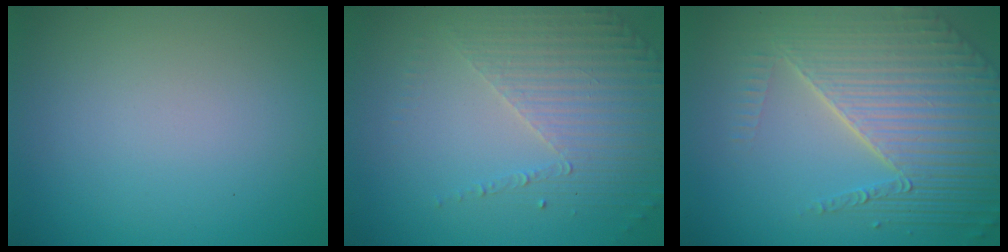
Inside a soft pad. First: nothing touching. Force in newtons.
{"total": 4.3, "press": 3.0, "slide": 3.0}
{"total": 8.6, "press": 5.7, "slide": 6.5}